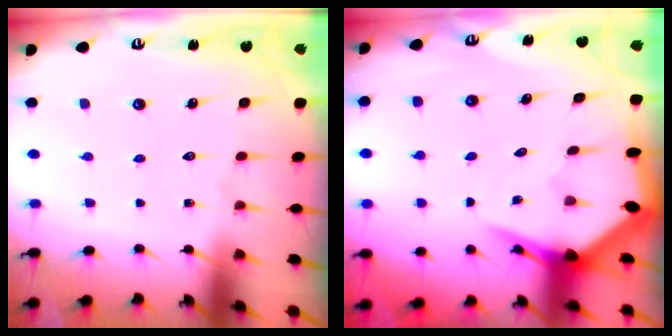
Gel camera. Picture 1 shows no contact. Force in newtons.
{"total": 5.3, "press": 5.3, "slide": 0.7}